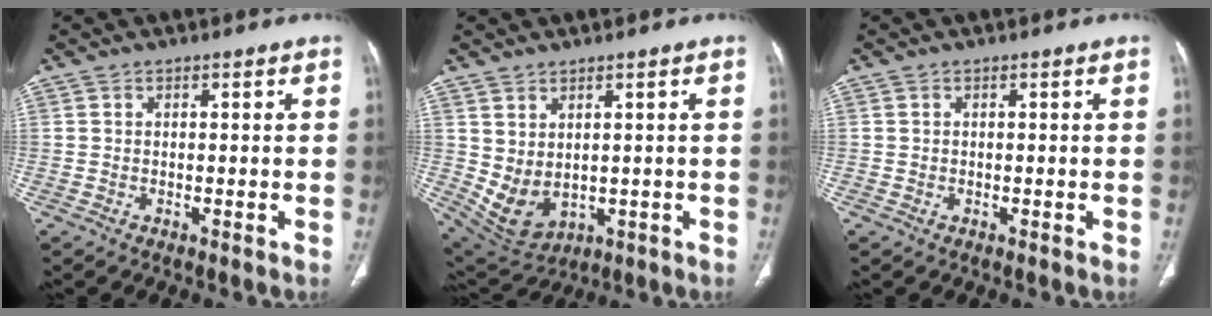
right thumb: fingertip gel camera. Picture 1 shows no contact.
{"total": 8.0, "force": [0.5, 5.3, 6.0], "torque": [-0.101, -0.008, 0.040]}
{"total": 0.0}